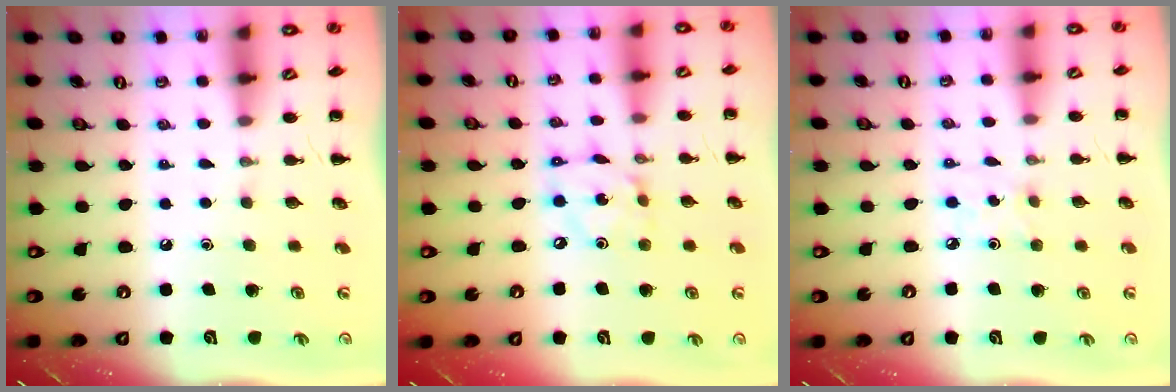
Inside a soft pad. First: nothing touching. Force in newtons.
{"total": 5.4, "press": 5.3, "slide": 0.8}
{"total": 2.1, "press": 2.0, "slide": 0.4}